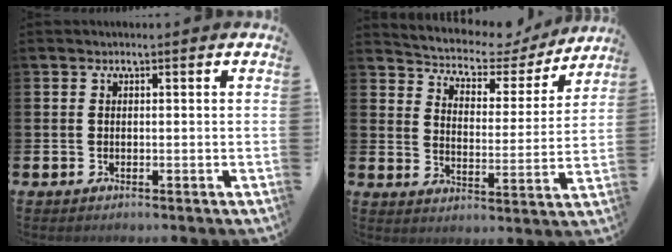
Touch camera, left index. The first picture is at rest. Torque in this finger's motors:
{"motor_torque": [0.95, -1.19, 0.11, 0.05]}